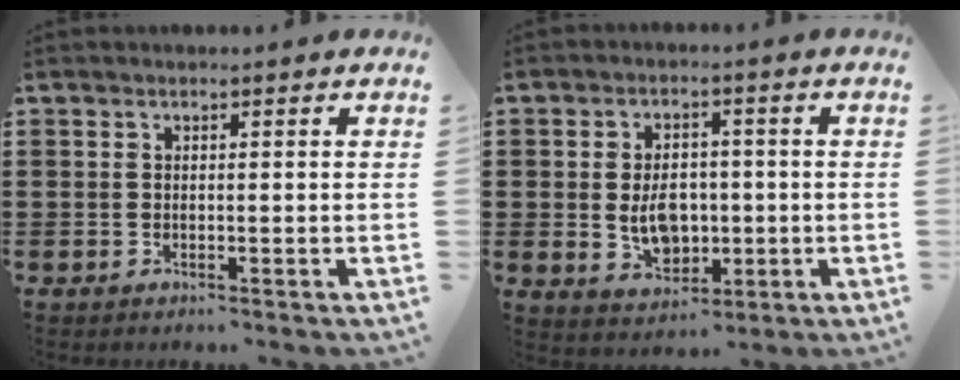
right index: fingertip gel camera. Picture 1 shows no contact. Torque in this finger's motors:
{"motor_torque": [1.26, 0.88, 0.10, 0.01]}